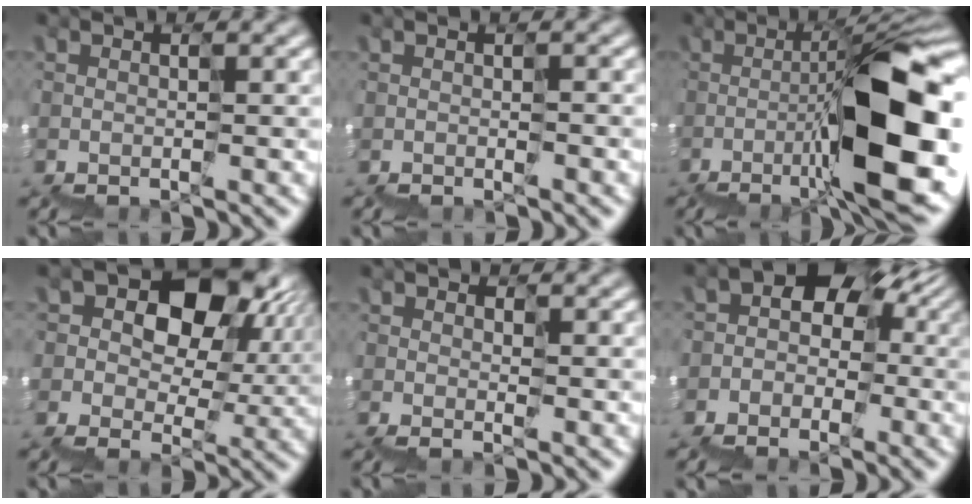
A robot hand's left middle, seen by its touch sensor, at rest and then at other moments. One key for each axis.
{"total": 0.6, "fx": -0.5, "fy": 0.2, "fz": 0.3, "tx": 0.000, "ty": 0.001, "tz": -0.002}
{"total": 12.0, "fx": -3.6, "fy": 3.5, "fz": 10.9, "tx": -0.168, "ty": 0.015, "tz": -0.059}
{"total": 11.8, "fx": 2.3, "fy": 8.8, "fz": 7.5, "tx": -0.123, "ty": 0.017, "tz": 0.042}
{"total": 0.7, "fx": 0.4, "fy": 0.3, "fz": 0.5, "tx": -0.009, "ty": 0.006, "tz": 0.008}
{"total": 5.4, "fx": -1.3, "fy": 4.6, "fz": 2.6, "tx": -0.027, "ty": 0.011, "tz": -0.024}